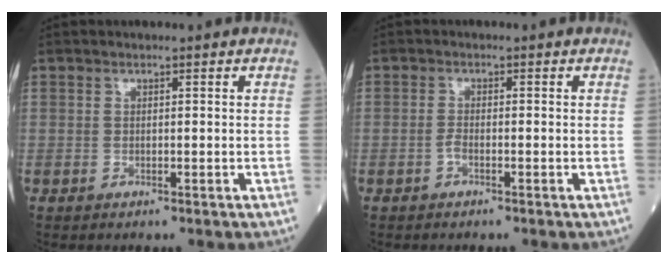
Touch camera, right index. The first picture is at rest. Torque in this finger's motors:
{"motor_torque": [0.78, -0.50, 0.25, 0.01]}